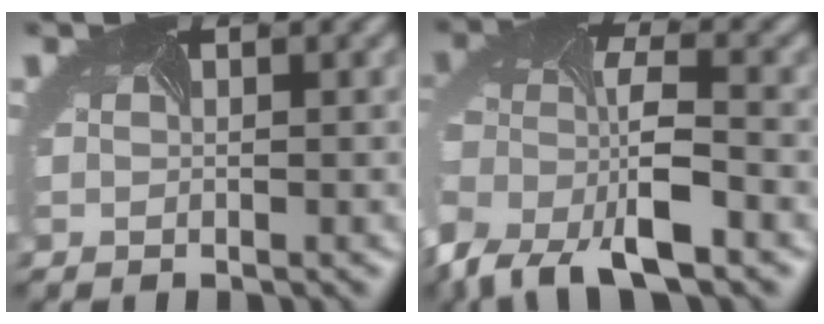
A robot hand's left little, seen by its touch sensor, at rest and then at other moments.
{"total": 9.4, "force": [-5.6, 3.5, 6.7], "torque": [-0.135, -0.017, -0.106]}